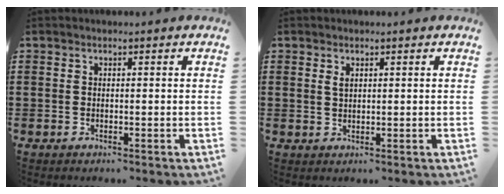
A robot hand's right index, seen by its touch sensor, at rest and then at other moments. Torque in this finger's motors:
{"motor_torque": [0.02, 0.00, 0.04, 0.04]}